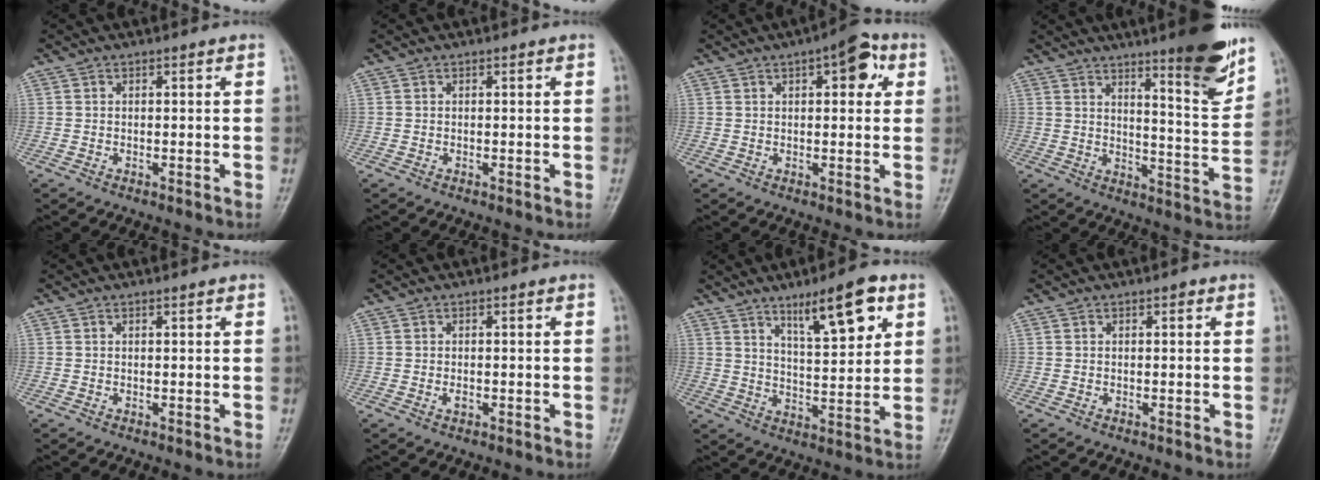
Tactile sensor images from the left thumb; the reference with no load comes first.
{"total": 0.0}
{"total": 7.4, "force": [2.9, 3.2, 6.0], "torque": [-0.054, 0.003, 0.027]}
{"total": 13.8, "force": [9.1, 2.0, 10.1], "torque": [-0.116, -0.065, 0.134]}
{"total": 0.5, "force": [0.3, 0.1, 0.4], "torque": [-0.007, 0.000, 0.004]}
{"total": 1.2, "force": [-0.3, 0.7, 1.0], "torque": [-0.016, 0.002, -0.004]}
{"total": 11.9, "force": [6.5, 3.3, 9.4], "torque": [-0.131, -0.036, 0.108]}
{"total": 0.7, "force": [0.3, 0.3, 0.6], "torque": [-0.006, 0.001, 0.001]}